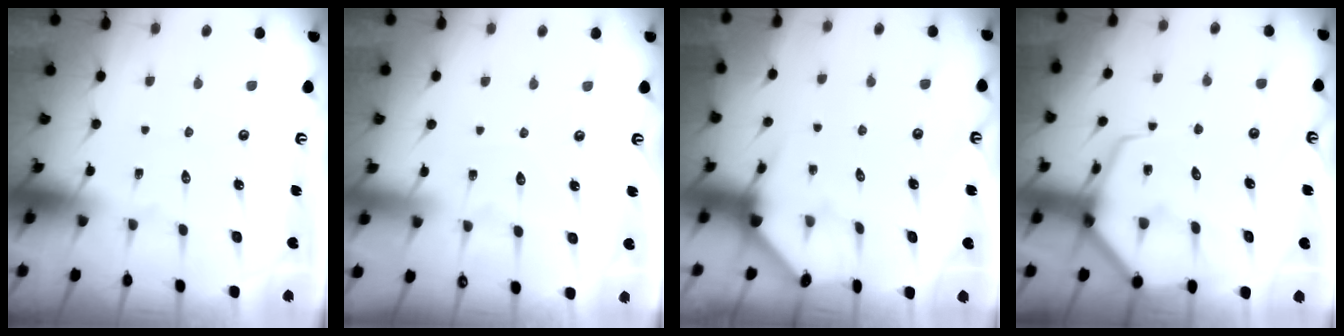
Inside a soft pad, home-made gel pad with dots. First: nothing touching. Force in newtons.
{"total": 3.7, "press": 3.7, "slide": 0.4}
{"total": 3.1, "press": 3.1, "slide": 0.4}
{"total": 8.3, "press": 8.3, "slide": 0.9}